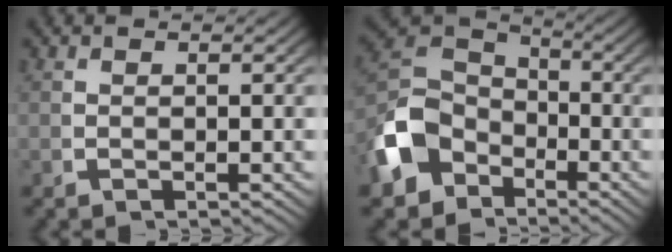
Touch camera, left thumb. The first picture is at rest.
{"total": 8.5, "force": [-2.0, 6.5, 5.1], "torque": [-0.115, -0.020, -0.025]}